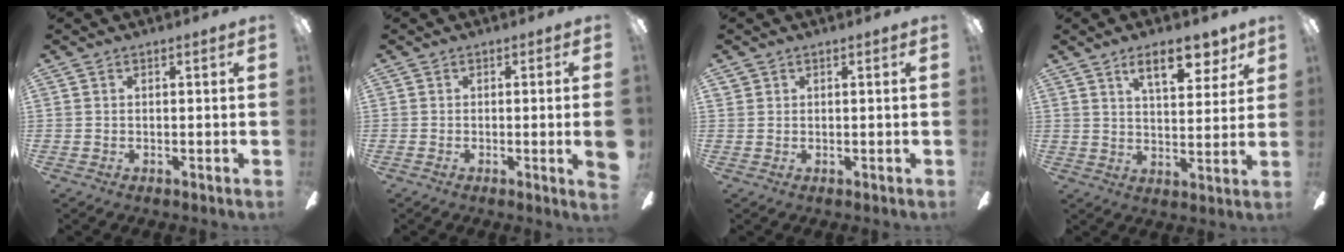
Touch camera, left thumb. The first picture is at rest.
{"total": 3.9, "force": [-0.2, -0.1, 3.9], "torque": [-0.063, -0.009, -0.002]}
{"total": 0.6, "force": [0.5, 0.3, 0.1], "torque": [-0.005, 0.001, 0.010]}
{"total": 10.7, "force": [6.7, 4.6, 7.1], "torque": [-0.089, -0.026, 0.109]}